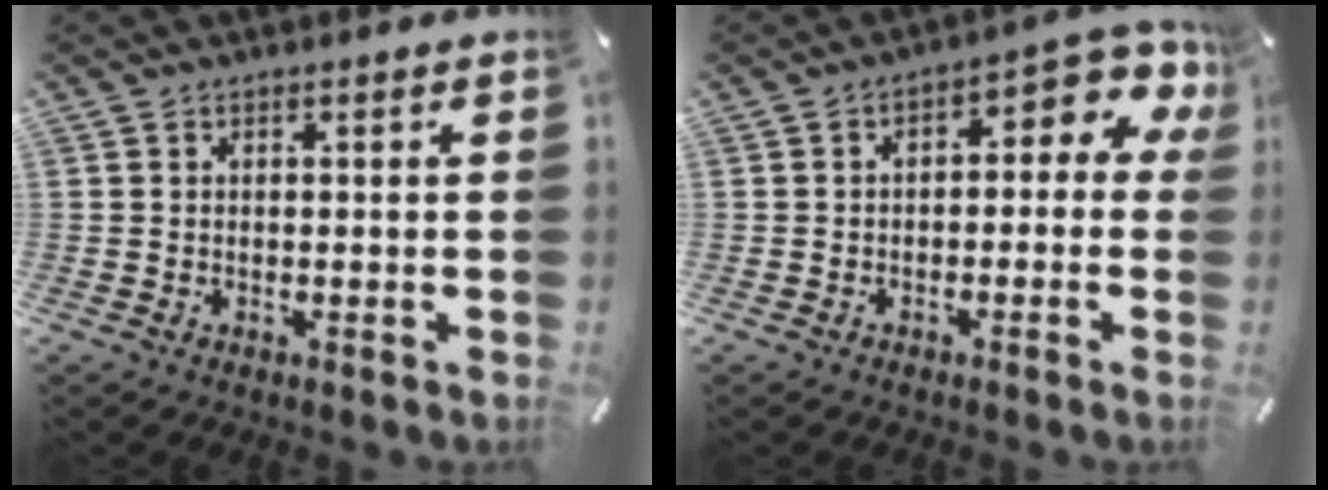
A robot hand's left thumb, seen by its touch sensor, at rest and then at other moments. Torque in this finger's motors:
{"motor_torque": [0.28, 0.26, 0.30, 0.23, 0.02]}